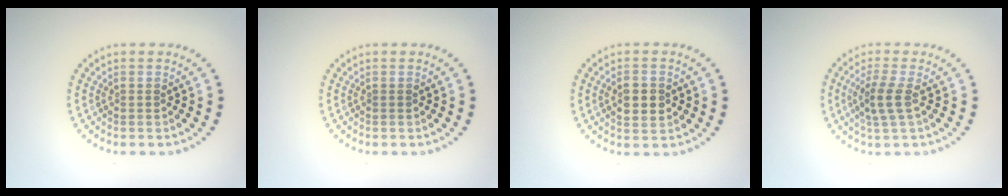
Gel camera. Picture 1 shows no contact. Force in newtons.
{"total": 0.0}
{"total": 2.8, "press": 2.8, "slide": 0.1}
{"total": 2.7, "press": 2.4, "slide": 1.3}